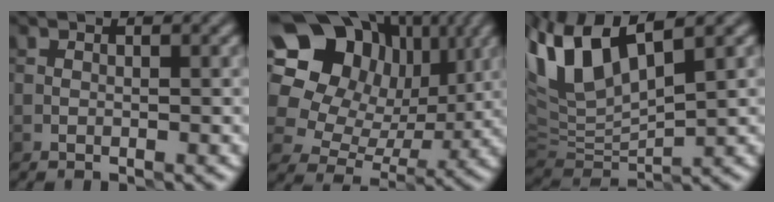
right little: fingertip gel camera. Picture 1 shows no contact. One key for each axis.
{"total": 15.5, "fx": 6.3, "fy": 12.3, "fz": 7.1, "tx": -0.200, "ty": 0.065, "tz": 0.116}
{"total": 8.9, "fx": 4.9, "fy": 3.0, "fz": 6.9, "tx": -0.161, "ty": 0.017, "tz": 0.094}